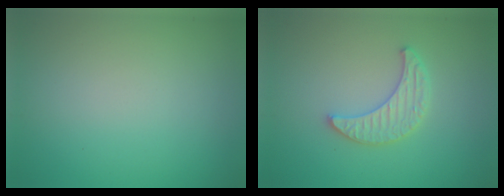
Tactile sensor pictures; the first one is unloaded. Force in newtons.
{"total": 2.9, "press": 2.9, "slide": 0.7}